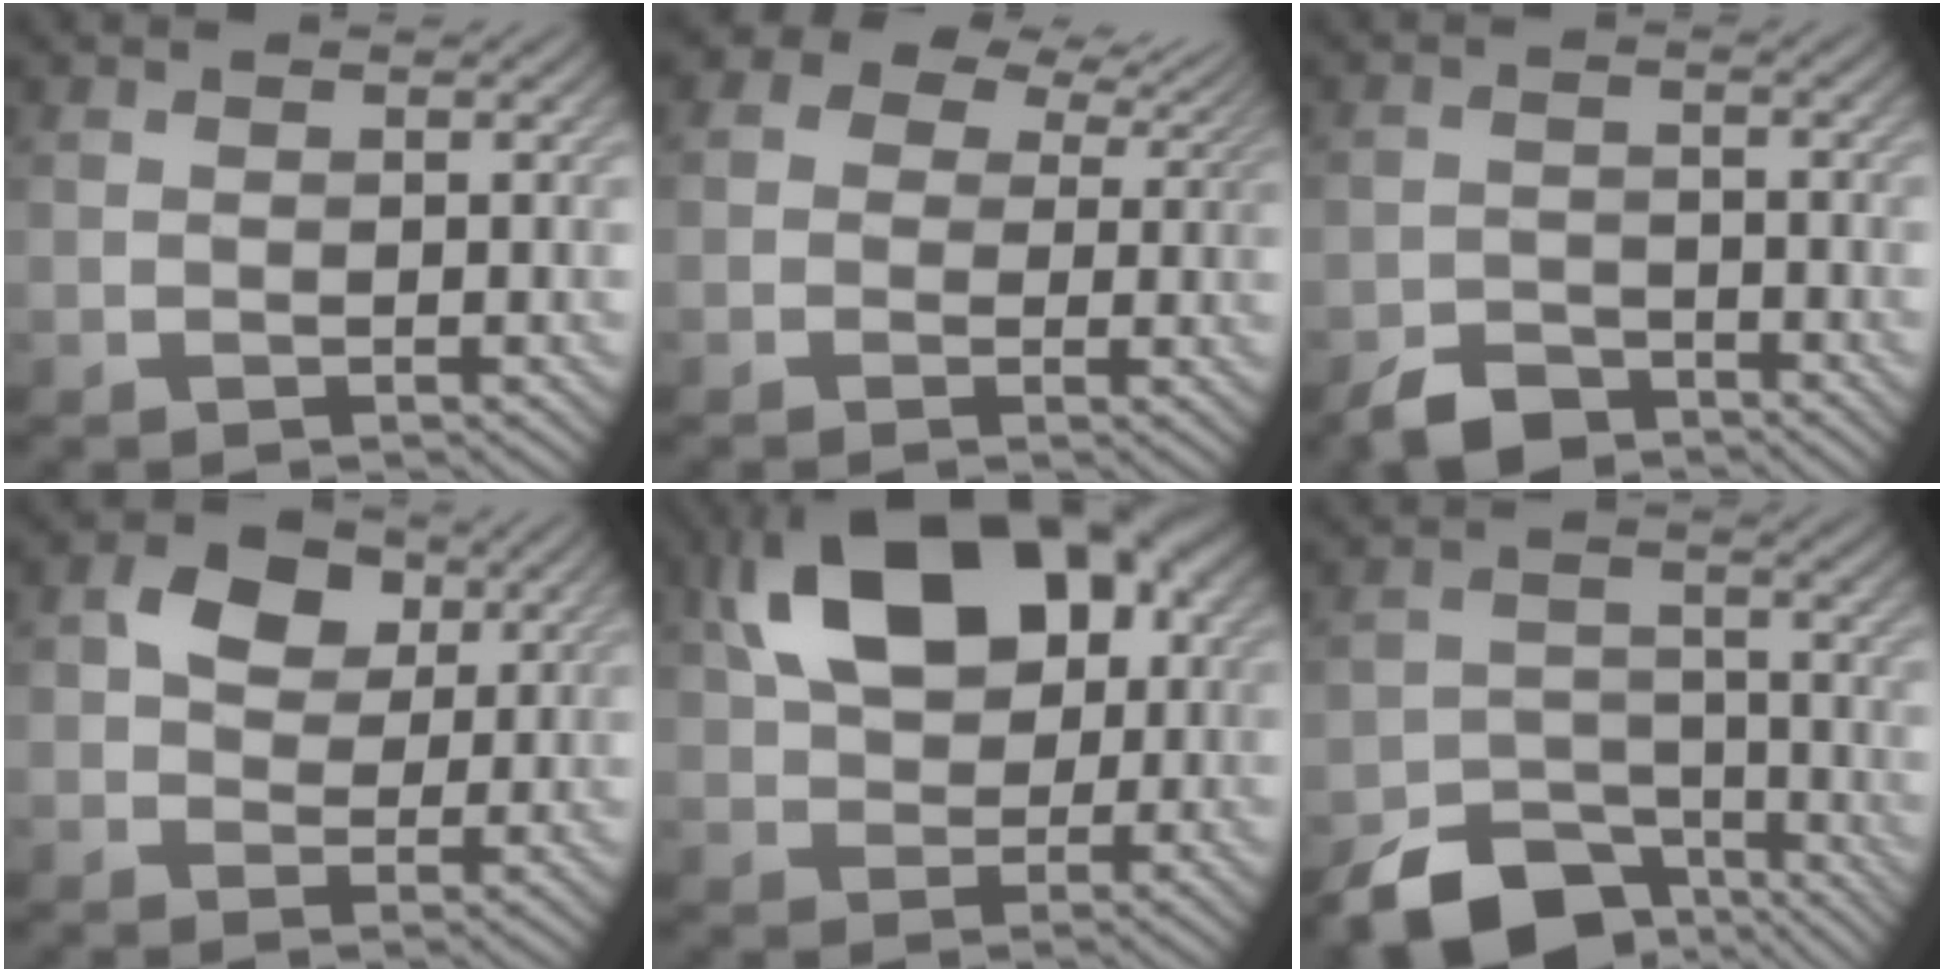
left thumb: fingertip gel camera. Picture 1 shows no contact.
{"total": 7.9, "force": [3.7, 5.6, 4.2], "torque": [-0.073, 0.020, 0.034]}
{"total": 4.1, "force": [-3.5, 1.6, 1.5], "torque": [-0.027, -0.003, -0.069]}
{"total": 5.2, "force": [1.7, 3.8, 3.0], "torque": [-0.054, 0.005, 0.023]}
{"total": 13.3, "force": [3.7, 8.5, 9.5], "torque": [-0.174, 0.021, 0.059]}
{"total": 10.3, "force": [-7.6, 5.3, 4.5], "torque": [-0.081, -0.018, -0.121]}